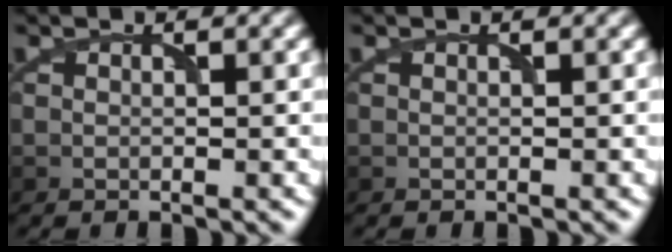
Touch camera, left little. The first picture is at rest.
{"total": 0.0}